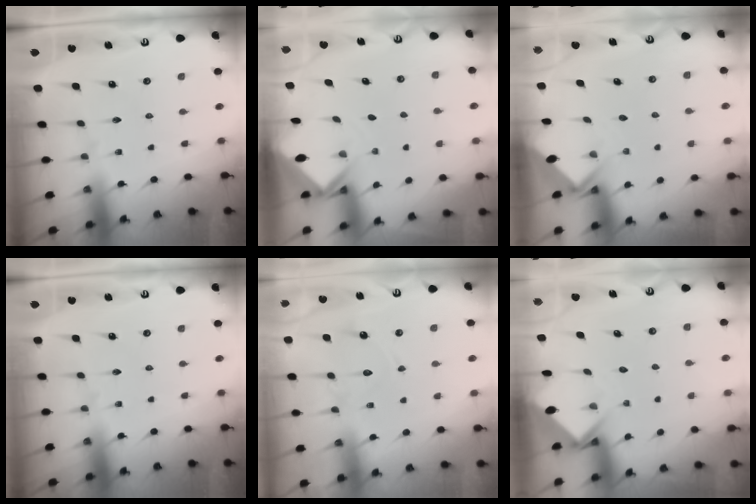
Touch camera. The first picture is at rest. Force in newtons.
{"total": 2.7, "press": 2.7, "slide": 0.2}
{"total": 2.7, "press": 2.7, "slide": 0.2}
{"total": 0.0}
{"total": 9.3, "press": 9.3, "slide": 0.8}
{"total": 3.7, "press": 3.7, "slide": 0.3}